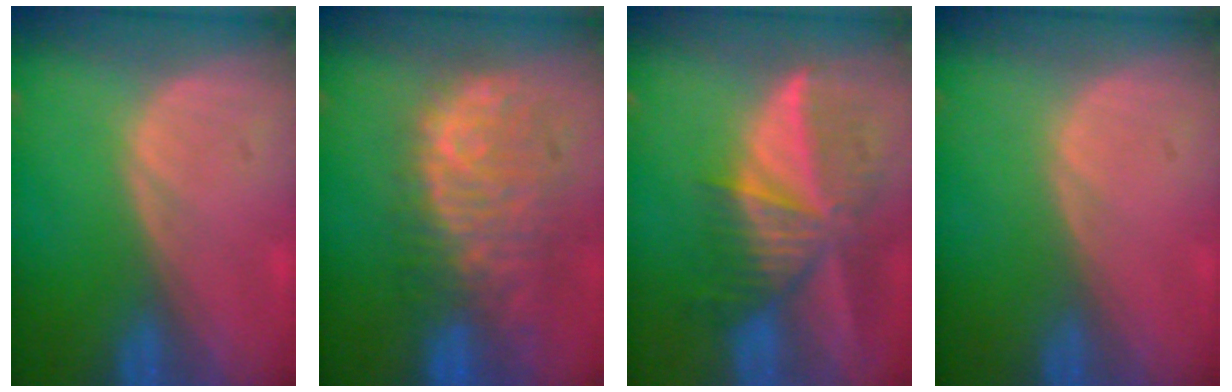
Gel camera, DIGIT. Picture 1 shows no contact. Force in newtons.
{"total": 11.2, "press": 9.6, "slide": 5.8}
{"total": 9.7, "press": 8.5, "slide": 4.7}
{"total": 0.0}